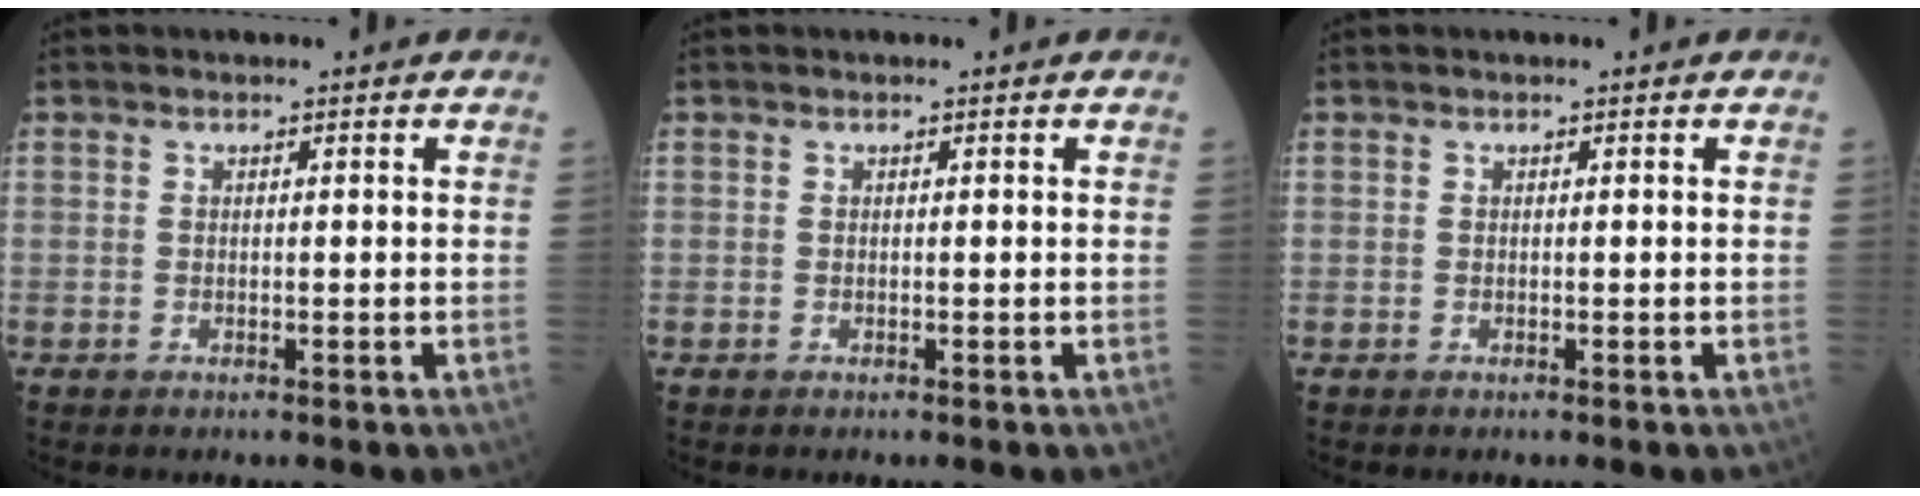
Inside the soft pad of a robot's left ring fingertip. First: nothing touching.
{"total": 0.0}
{"total": 0.0}